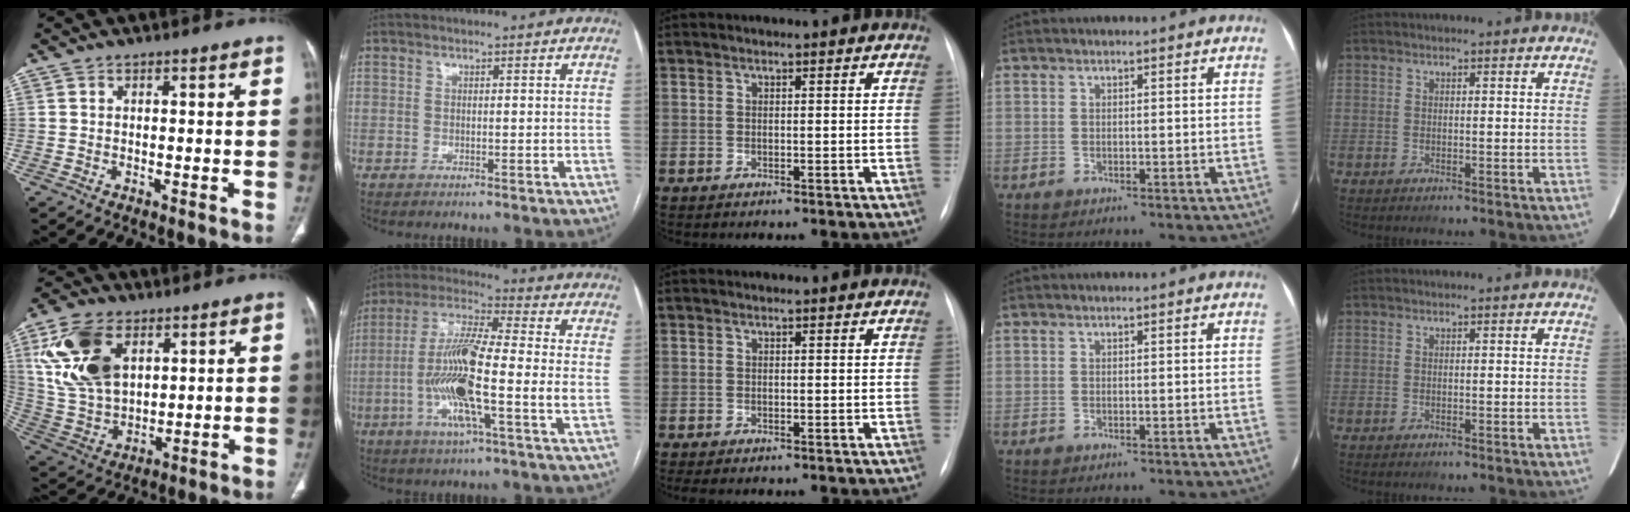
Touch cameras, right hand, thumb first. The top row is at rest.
{"thumb": {"total": 17.0, "force": [6.4, 10.4, 11.8], "torque": [-0.217, -0.017, 0.135]}, "index": {"total": 15.6, "force": [-2.5, 1.1, 15.3], "torque": [-0.304, -0.005, -0.055]}, "middle": {"total": 0.8, "force": [-0.6, 0.2, 0.6], "torque": [-0.005, -0.005, -0.006]}}